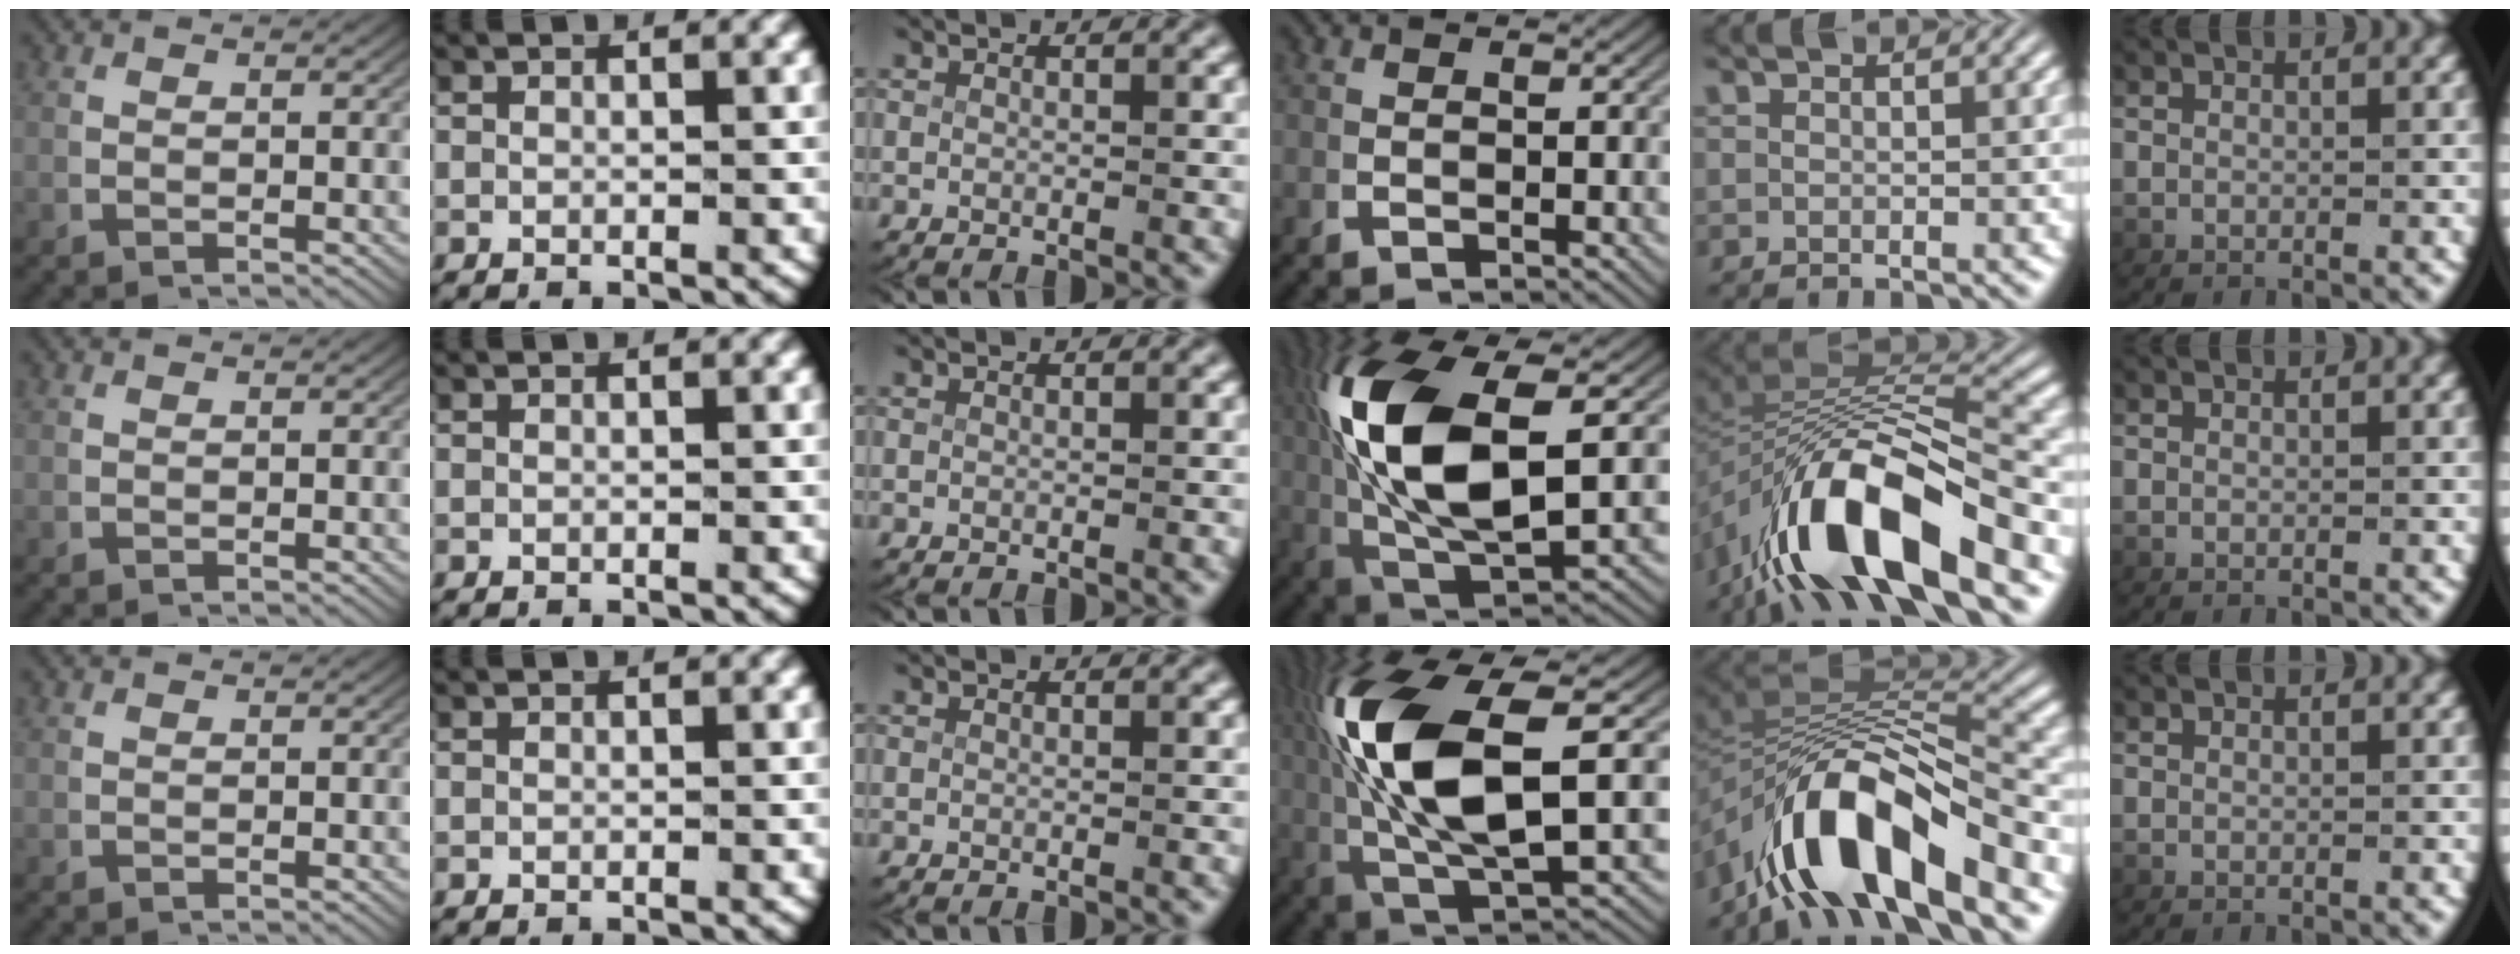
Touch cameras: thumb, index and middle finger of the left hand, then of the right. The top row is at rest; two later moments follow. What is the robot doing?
{"motion": "lift_and_place", "object": "scissors"}